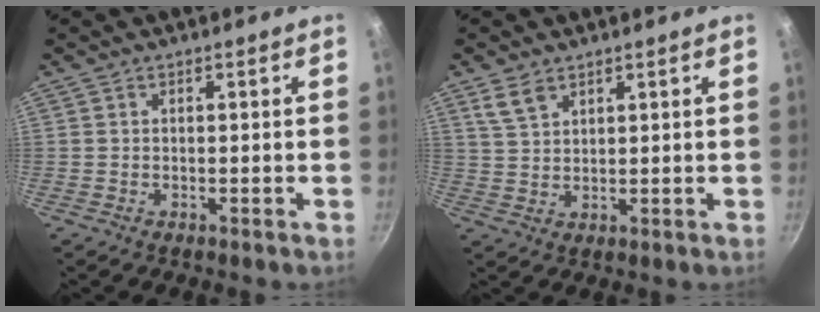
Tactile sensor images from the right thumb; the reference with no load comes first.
{"total": 4.4, "force": [2.9, 2.2, 2.3], "torque": [-0.040, -0.011, 0.061]}